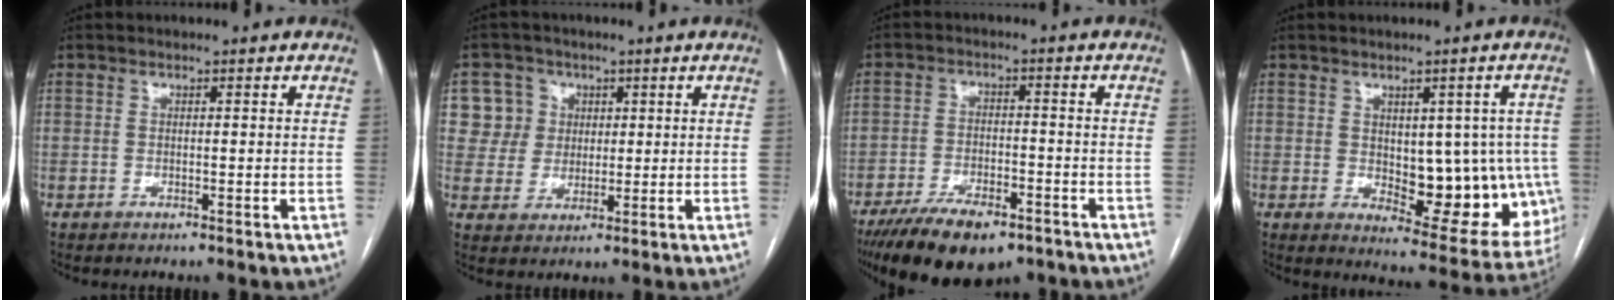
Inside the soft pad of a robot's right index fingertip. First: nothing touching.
{"total": 7.0, "force": [2.1, 6.6, 0.6], "torque": [-0.006, 0.021, 0.044]}
{"total": 12.9, "force": [-9.1, 4.8, 7.8], "torque": [-0.129, -0.012, -0.146]}
{"total": 16.9, "force": [-1.3, 7.4, 15.1], "torque": [-0.135, 0.013, 0.009]}